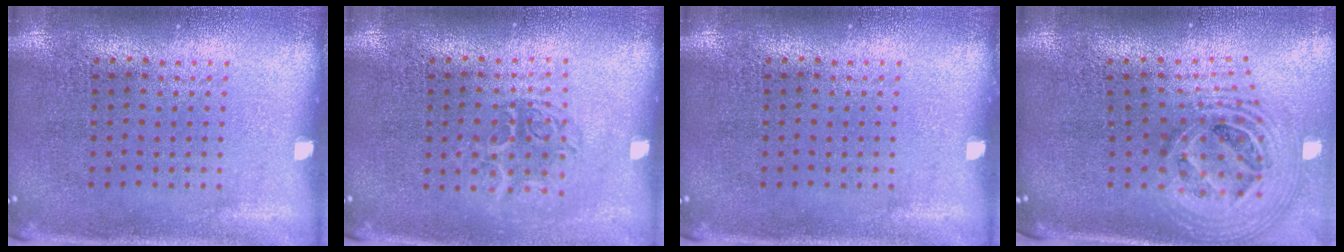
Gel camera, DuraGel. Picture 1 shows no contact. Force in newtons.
{"total": 1.4, "press": 1.1, "slide": 0.8}
{"total": 0.0}
{"total": 2.7, "press": 1.9, "slide": 1.9}